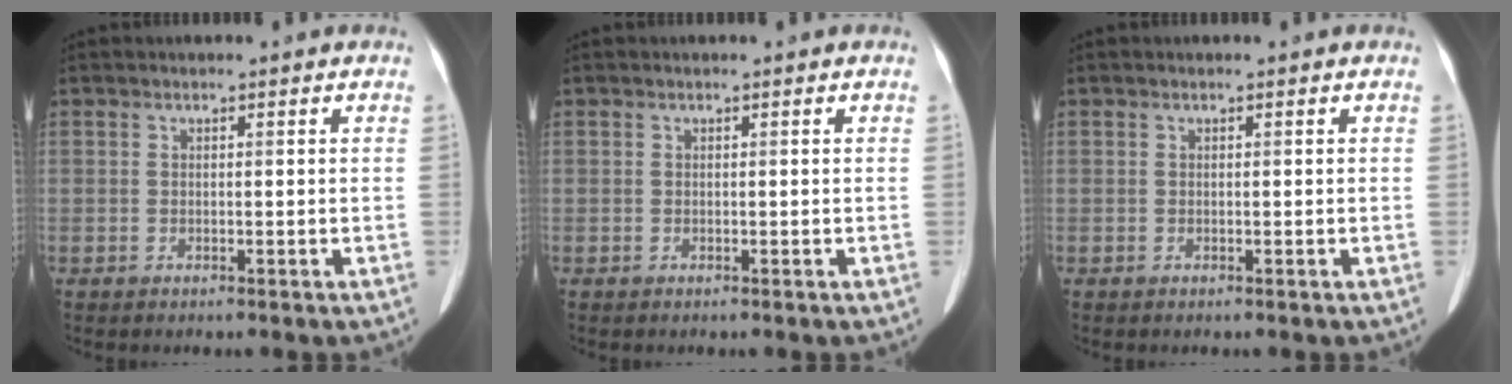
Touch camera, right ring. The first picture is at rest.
{"total": 0.0}
{"total": 0.0}